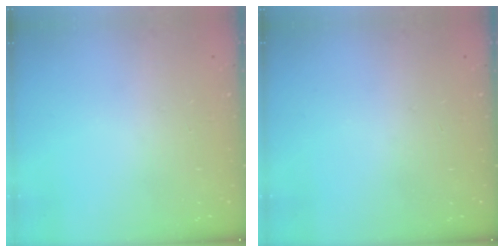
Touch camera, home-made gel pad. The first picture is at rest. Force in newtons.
{"total": 0.0}